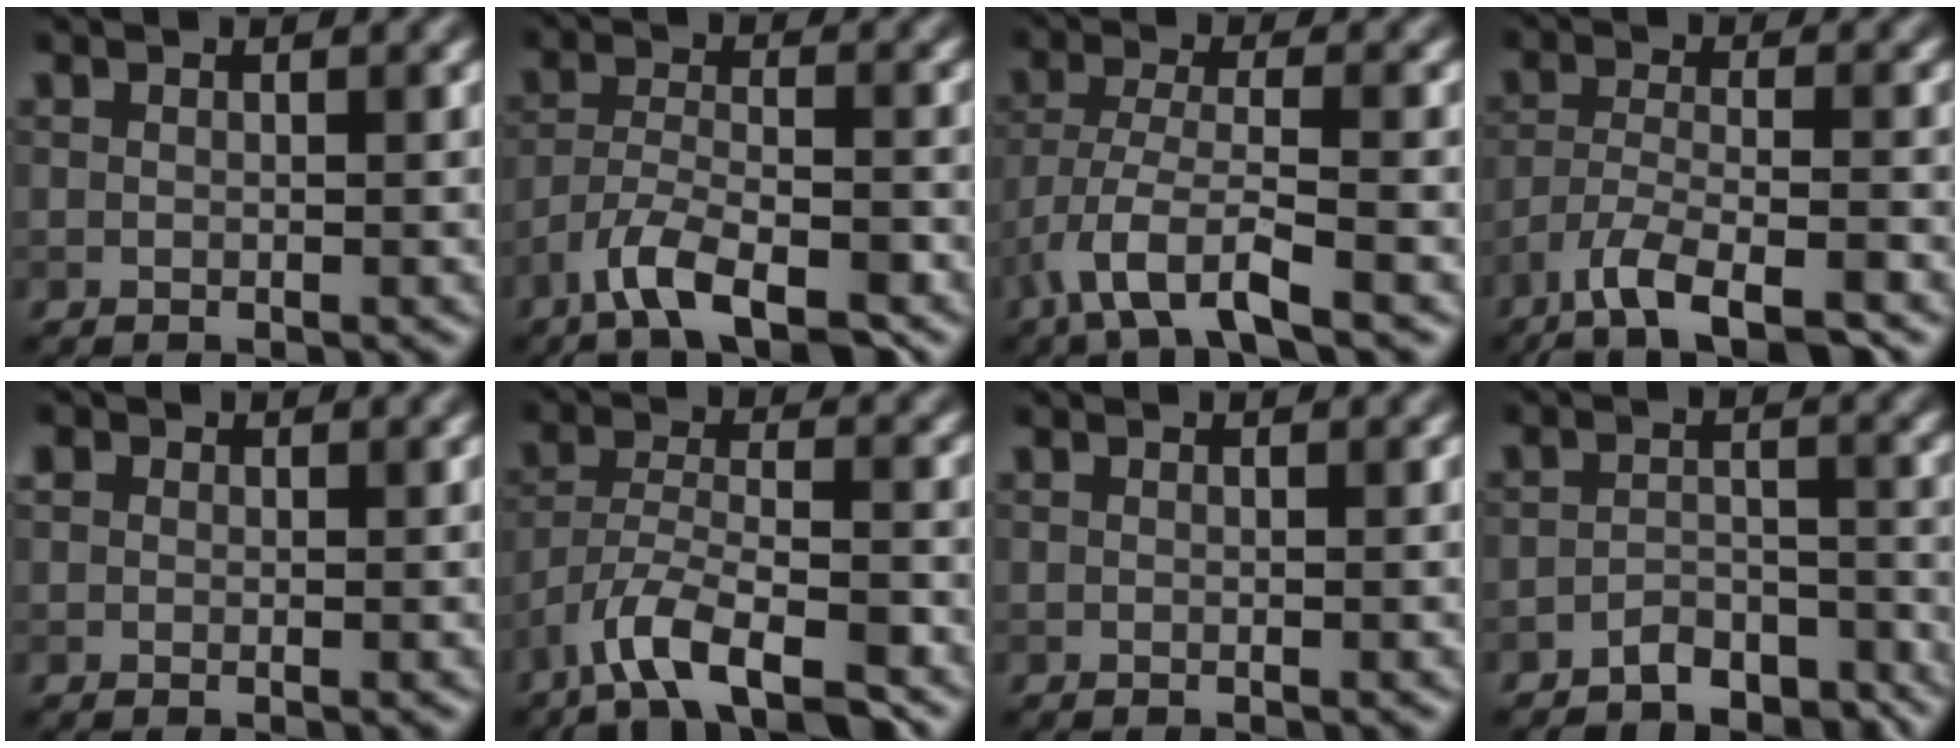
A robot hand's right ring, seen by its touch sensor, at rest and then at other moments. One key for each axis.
{"total": 6.6, "fx": -4.6, "fy": 2.0, "fz": 4.3, "tx": -0.075, "ty": -0.002, "tz": -0.086}
{"total": 5.3, "fx": -3.3, "fy": 1.2, "fz": 4.0, "tx": -0.082, "ty": -0.006, "tz": -0.071}
{"total": 7.2, "fx": -5.3, "fy": 1.9, "fz": 4.5, "tx": -0.080, "ty": -0.003, "tz": -0.095}
{"total": 1.1, "fx": 0.6, "fy": 0.9, "fz": 0.3, "tx": 0.000, "ty": 0.002, "tz": 0.002}
{"total": 7.8, "fx": -5.3, "fy": 2.6, "fz": 5.0, "tx": -0.086, "ty": -0.001, "tz": -0.102}
{"total": 0.0}
{"total": 3.9, "fx": -3.4, "fy": 1.6, "fz": 1.0, "tx": -0.014, "ty": 0.000, "tz": -0.061}